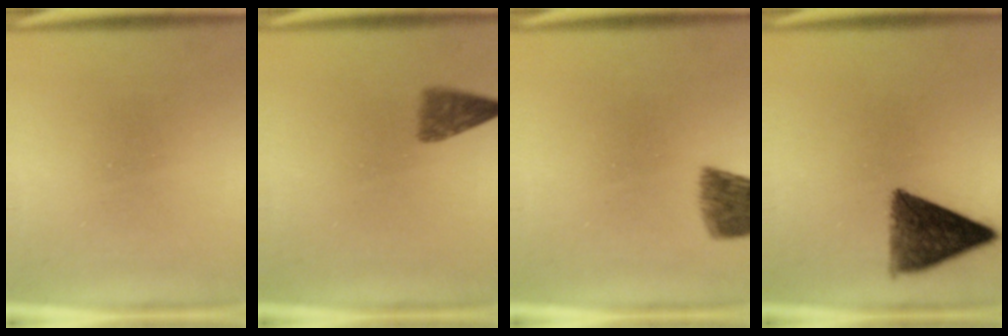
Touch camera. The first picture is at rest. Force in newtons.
{"total": 3.6}
{"total": 6.8}
{"total": 9.8}